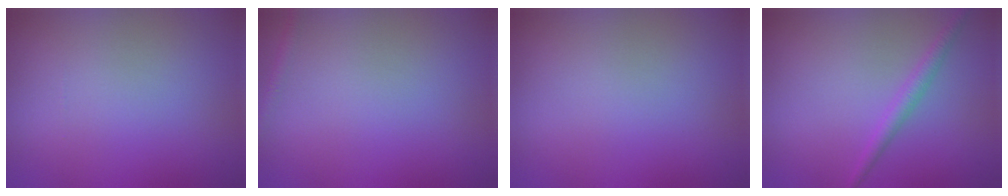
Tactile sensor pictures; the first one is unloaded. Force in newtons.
{"total": 0.7, "press": 0.7, "slide": 0.0}
{"total": 0.0}
{"total": 1.7, "press": 1.7, "slide": 0.1}